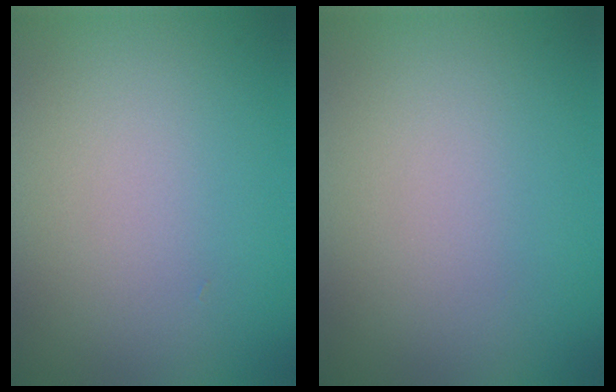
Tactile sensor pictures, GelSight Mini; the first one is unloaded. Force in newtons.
{"total": 0.0}